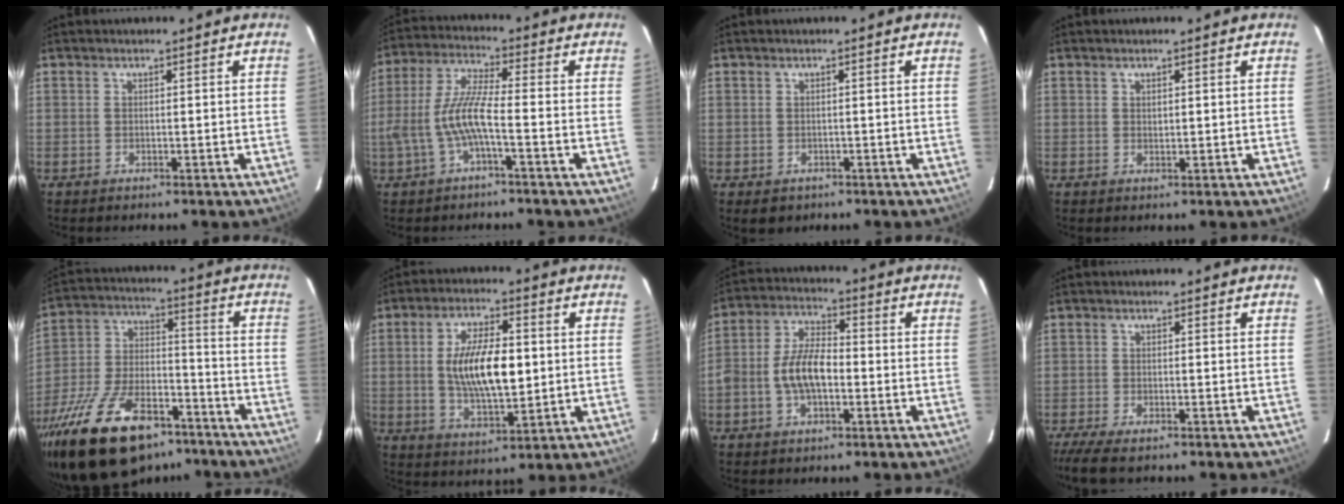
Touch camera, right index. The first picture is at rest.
{"total": 8.6, "force": [-2.8, 1.2, 8.1], "torque": [-0.183, 0.006, -0.048]}
{"total": 2.0, "force": [-0.8, 1.7, 0.6], "torque": [-0.013, -0.003, -0.004]}
{"total": 0.7, "force": [0.5, 0.4, 0.2], "torque": [-0.003, 0.001, 0.010]}
{"total": 25.8, "force": [-17.6, 11.8, 14.7], "torque": [-0.292, -0.007, -0.277]}
{"total": 12.6, "force": [0.6, 5.2, 11.5], "torque": [-0.211, 0.000, 0.016]}
{"total": 8.8, "force": [-2.1, 4.6, 7.2], "torque": [-0.148, 0.016, -0.039]}
{"total": 6.5, "force": [-5.2, 1.5, 3.7], "torque": [-0.093, -0.030, -0.098]}